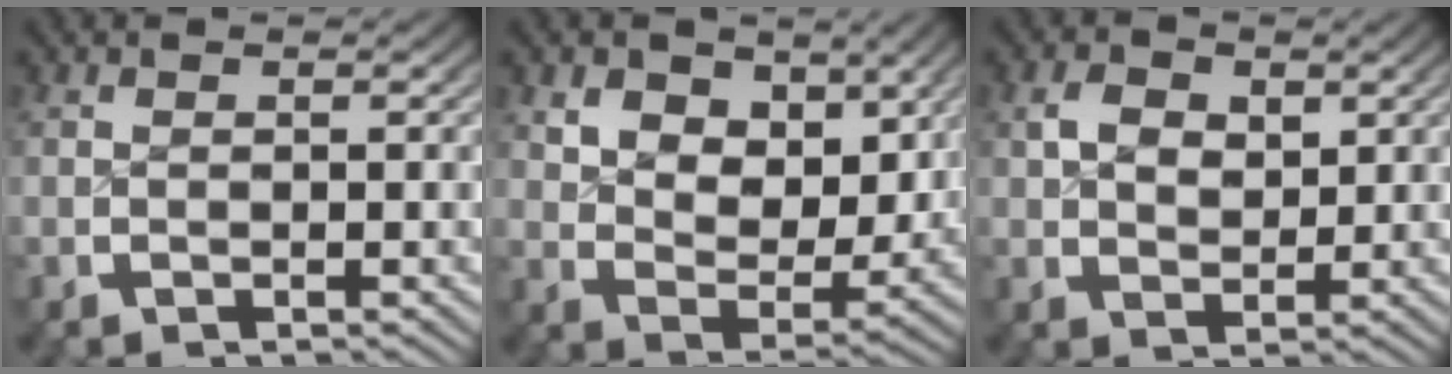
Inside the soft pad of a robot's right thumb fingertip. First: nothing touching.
{"total": 6.6, "force": [1.6, 4.7, 4.4], "torque": [-0.088, -0.036, 0.040]}
{"total": 2.8, "force": [1.0, 2.0, 1.6], "torque": [-0.024, -0.009, 0.026]}